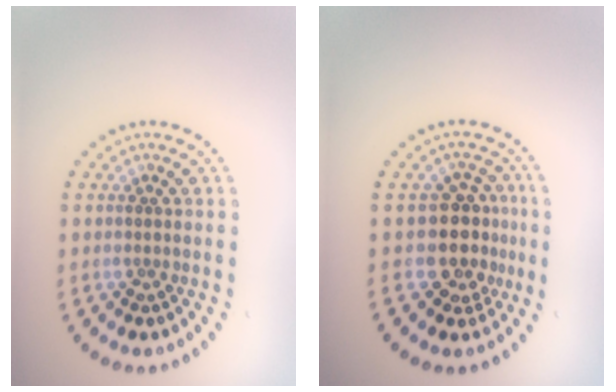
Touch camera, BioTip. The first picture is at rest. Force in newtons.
{"total": 3.7, "press": 3.0, "slide": 2.1}